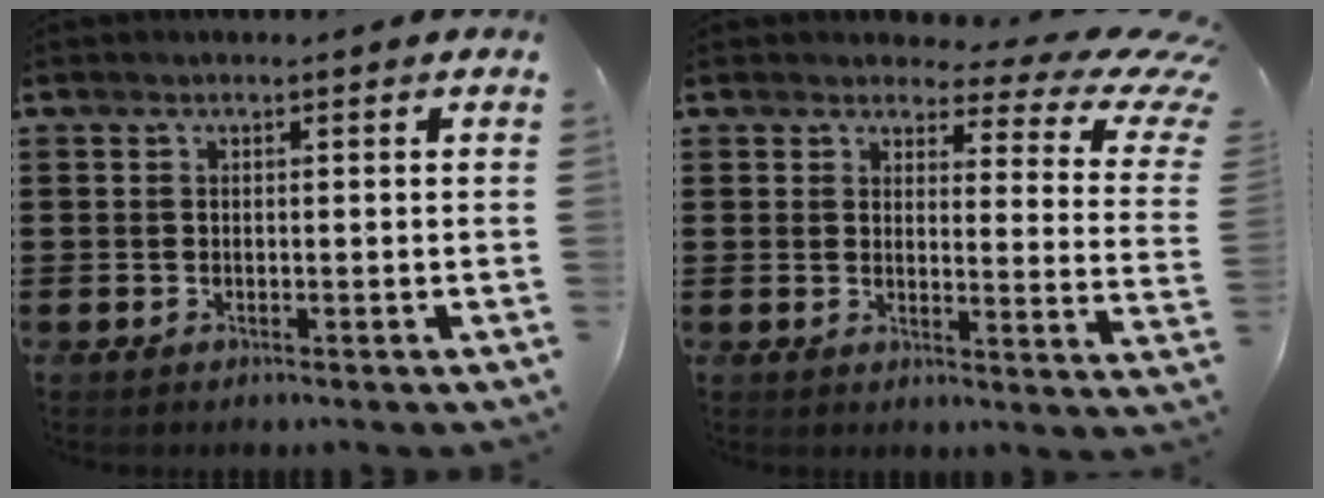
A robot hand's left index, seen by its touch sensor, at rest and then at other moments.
{"total": 5.6, "force": [4.1, 1.9, 3.3], "torque": [-0.060, -0.024, 0.065]}